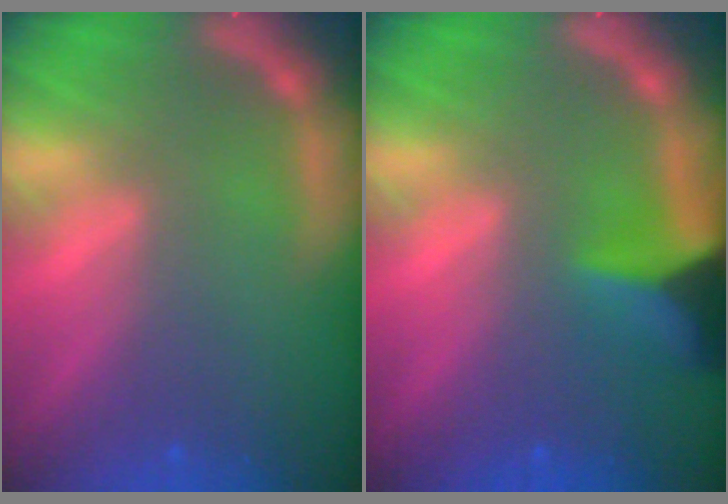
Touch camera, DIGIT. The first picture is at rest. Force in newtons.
{"total": 5.4}